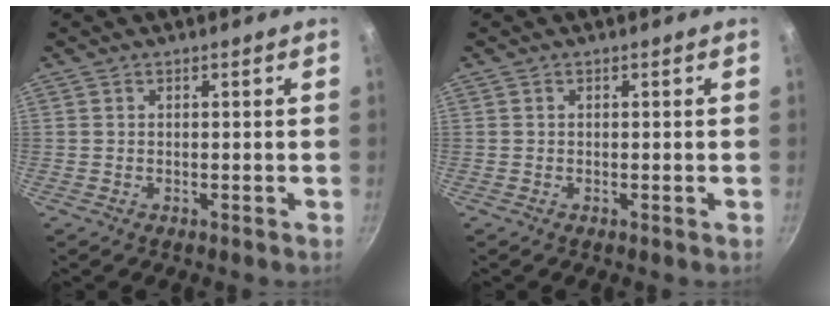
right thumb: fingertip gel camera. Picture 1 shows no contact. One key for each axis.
{"total": 0.0}